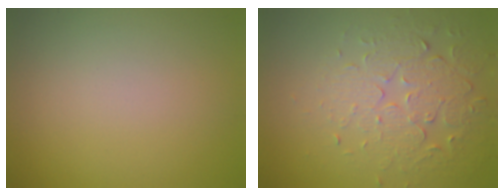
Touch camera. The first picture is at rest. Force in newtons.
{"total": 5.3, "press": 3.7, "slide": 3.9}